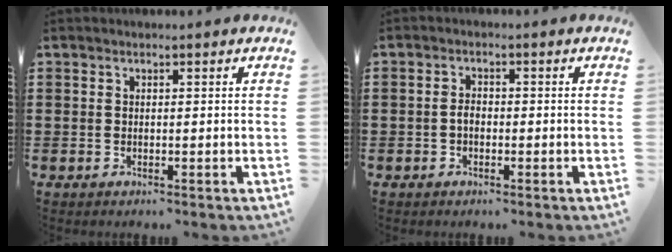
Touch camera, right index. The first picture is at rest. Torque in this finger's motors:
{"motor_torque": [0.38, -0.27, 0.29, 0.06]}